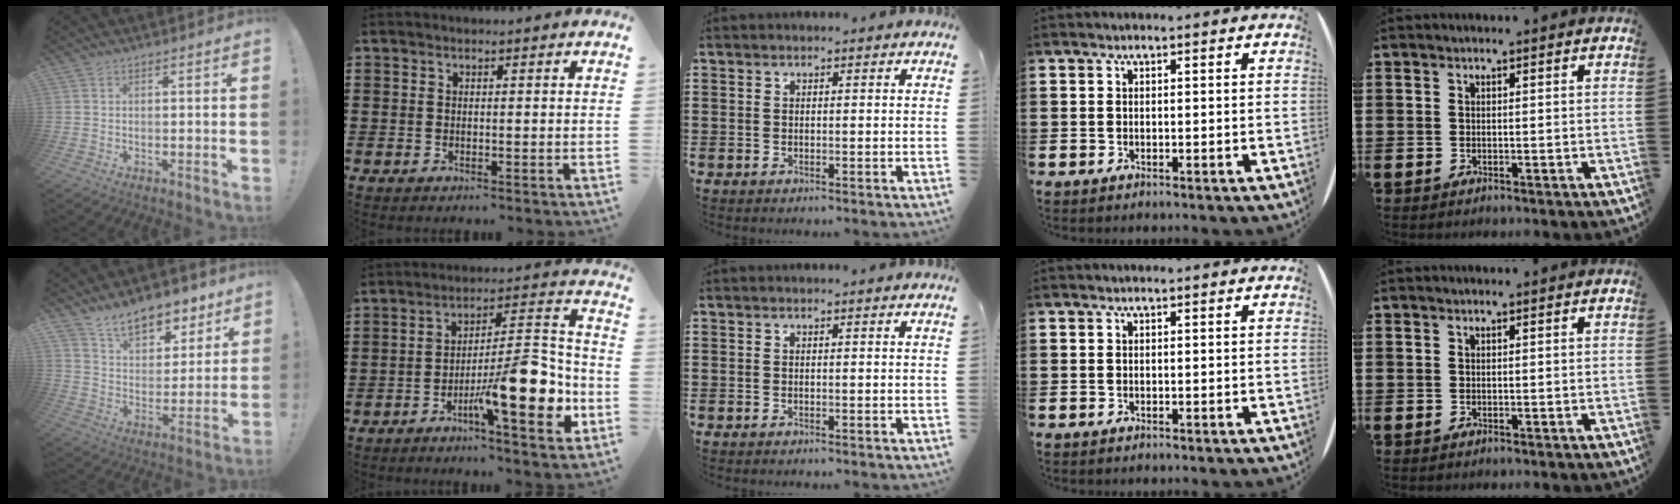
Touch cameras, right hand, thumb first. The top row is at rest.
{"thumb": {"total": 12.1, "force": [9.6, 6.0, 4.1], "torque": [-0.063, -0.071, 0.179]}, "index": {"total": 14.5, "force": [-6.3, 3.3, 12.6], "torque": [-0.187, -0.001, -0.106]}}